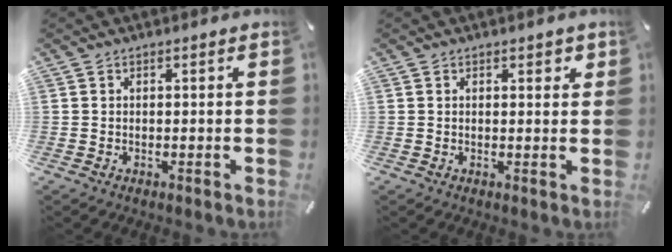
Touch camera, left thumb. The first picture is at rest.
{"total": 1.3, "force": [0.7, 0.8, 0.8], "torque": [-0.001, -0.004, 0.010]}